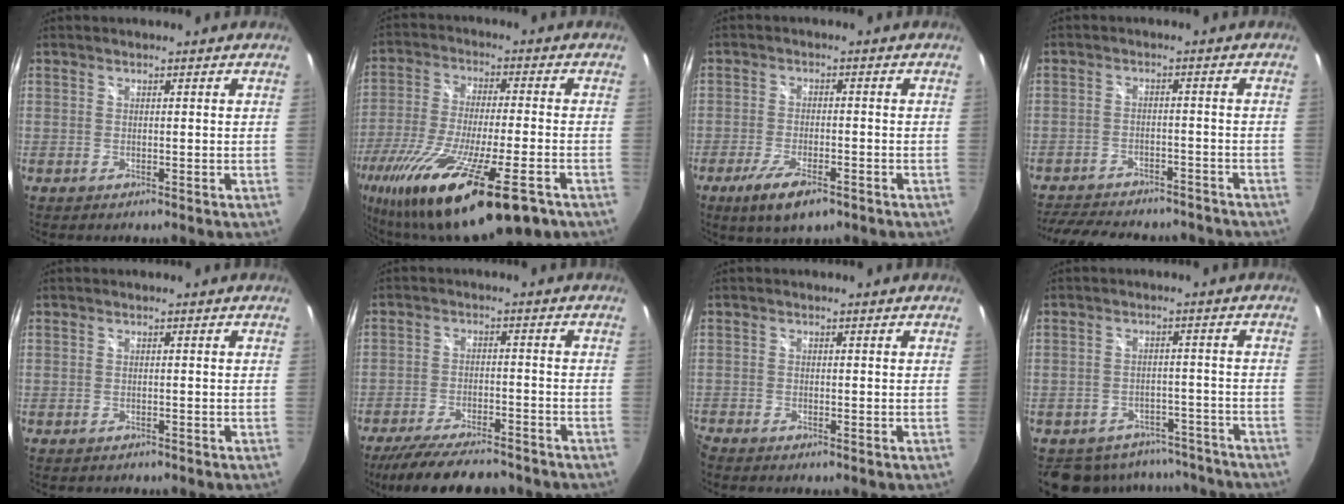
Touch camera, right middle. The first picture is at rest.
{"total": 25.0, "force": [-15.9, 5.5, 18.5], "torque": [-0.364, -0.078, -0.273]}
{"total": 7.7, "force": [-4.9, 2.2, 5.5], "torque": [-0.130, -0.025, -0.086]}
{"total": 17.1, "force": [-14.6, 5.6, 6.9], "torque": [-0.153, -0.012, -0.199]}
{"total": 0.9, "force": [-0.8, 0.3, 0.1], "torque": [-0.005, -0.003, -0.012]}
{"total": 15.1, "force": [-12.8, 3.7, 7.1], "torque": [-0.146, -0.022, -0.200]}
{"total": 1.4, "force": [-1.4, -0.1, 0.3], "torque": [-0.010, -0.009, -0.031]}
{"total": 11.8, "force": [-10.1, 5.8, 2.0], "torque": [-0.047, 0.023, -0.122]}